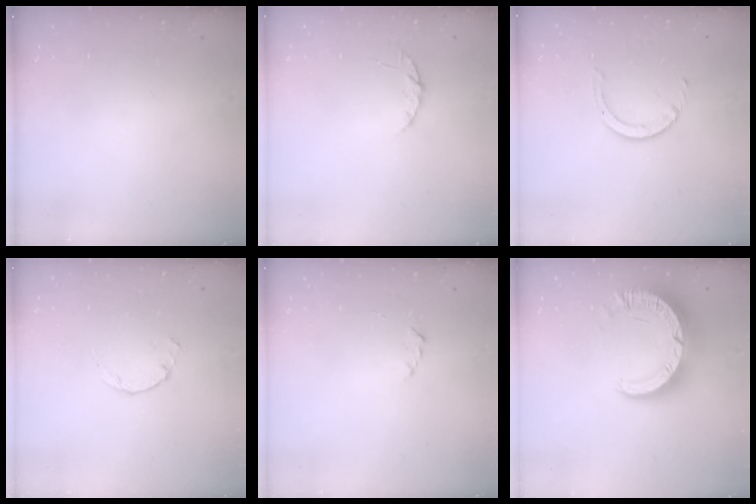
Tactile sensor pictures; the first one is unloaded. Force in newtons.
{"total": 4.3, "press": 4.3, "slide": 0.5}
{"total": 2.5, "press": 2.5, "slide": 0.2}
{"total": 0.9, "press": 0.9, "slide": 0.3}
{"total": 1.9, "press": 1.9, "slide": 0.2}
{"total": 12.0, "press": 11.9, "slide": 1.2}